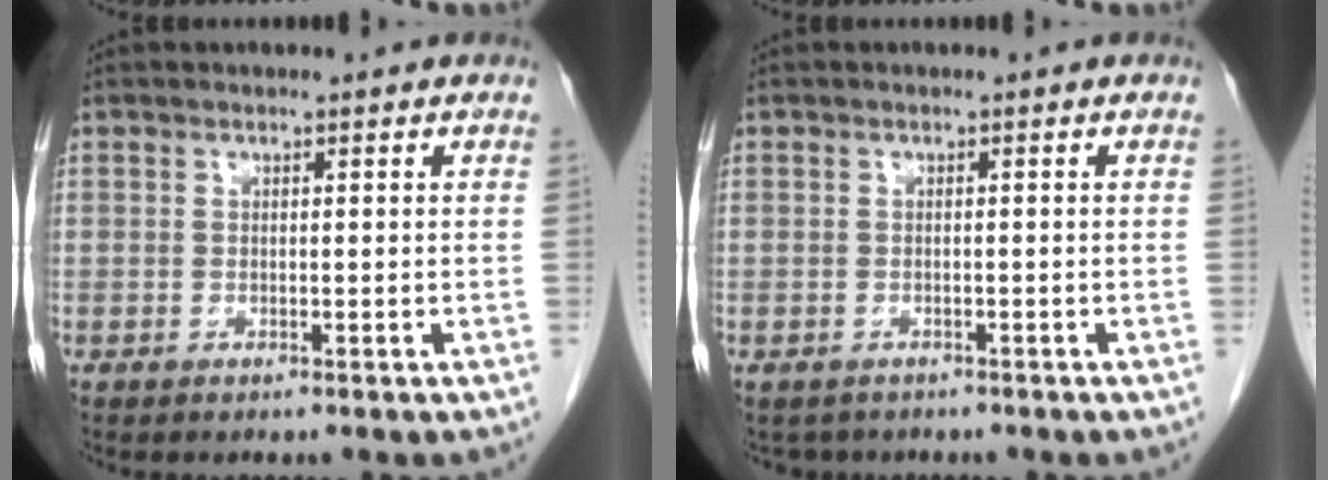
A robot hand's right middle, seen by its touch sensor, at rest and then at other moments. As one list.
[{"total": 2.3, "force": [-1.9, 1.3, 0.1], "torque": [-0.005, 0.000, -0.027]}]